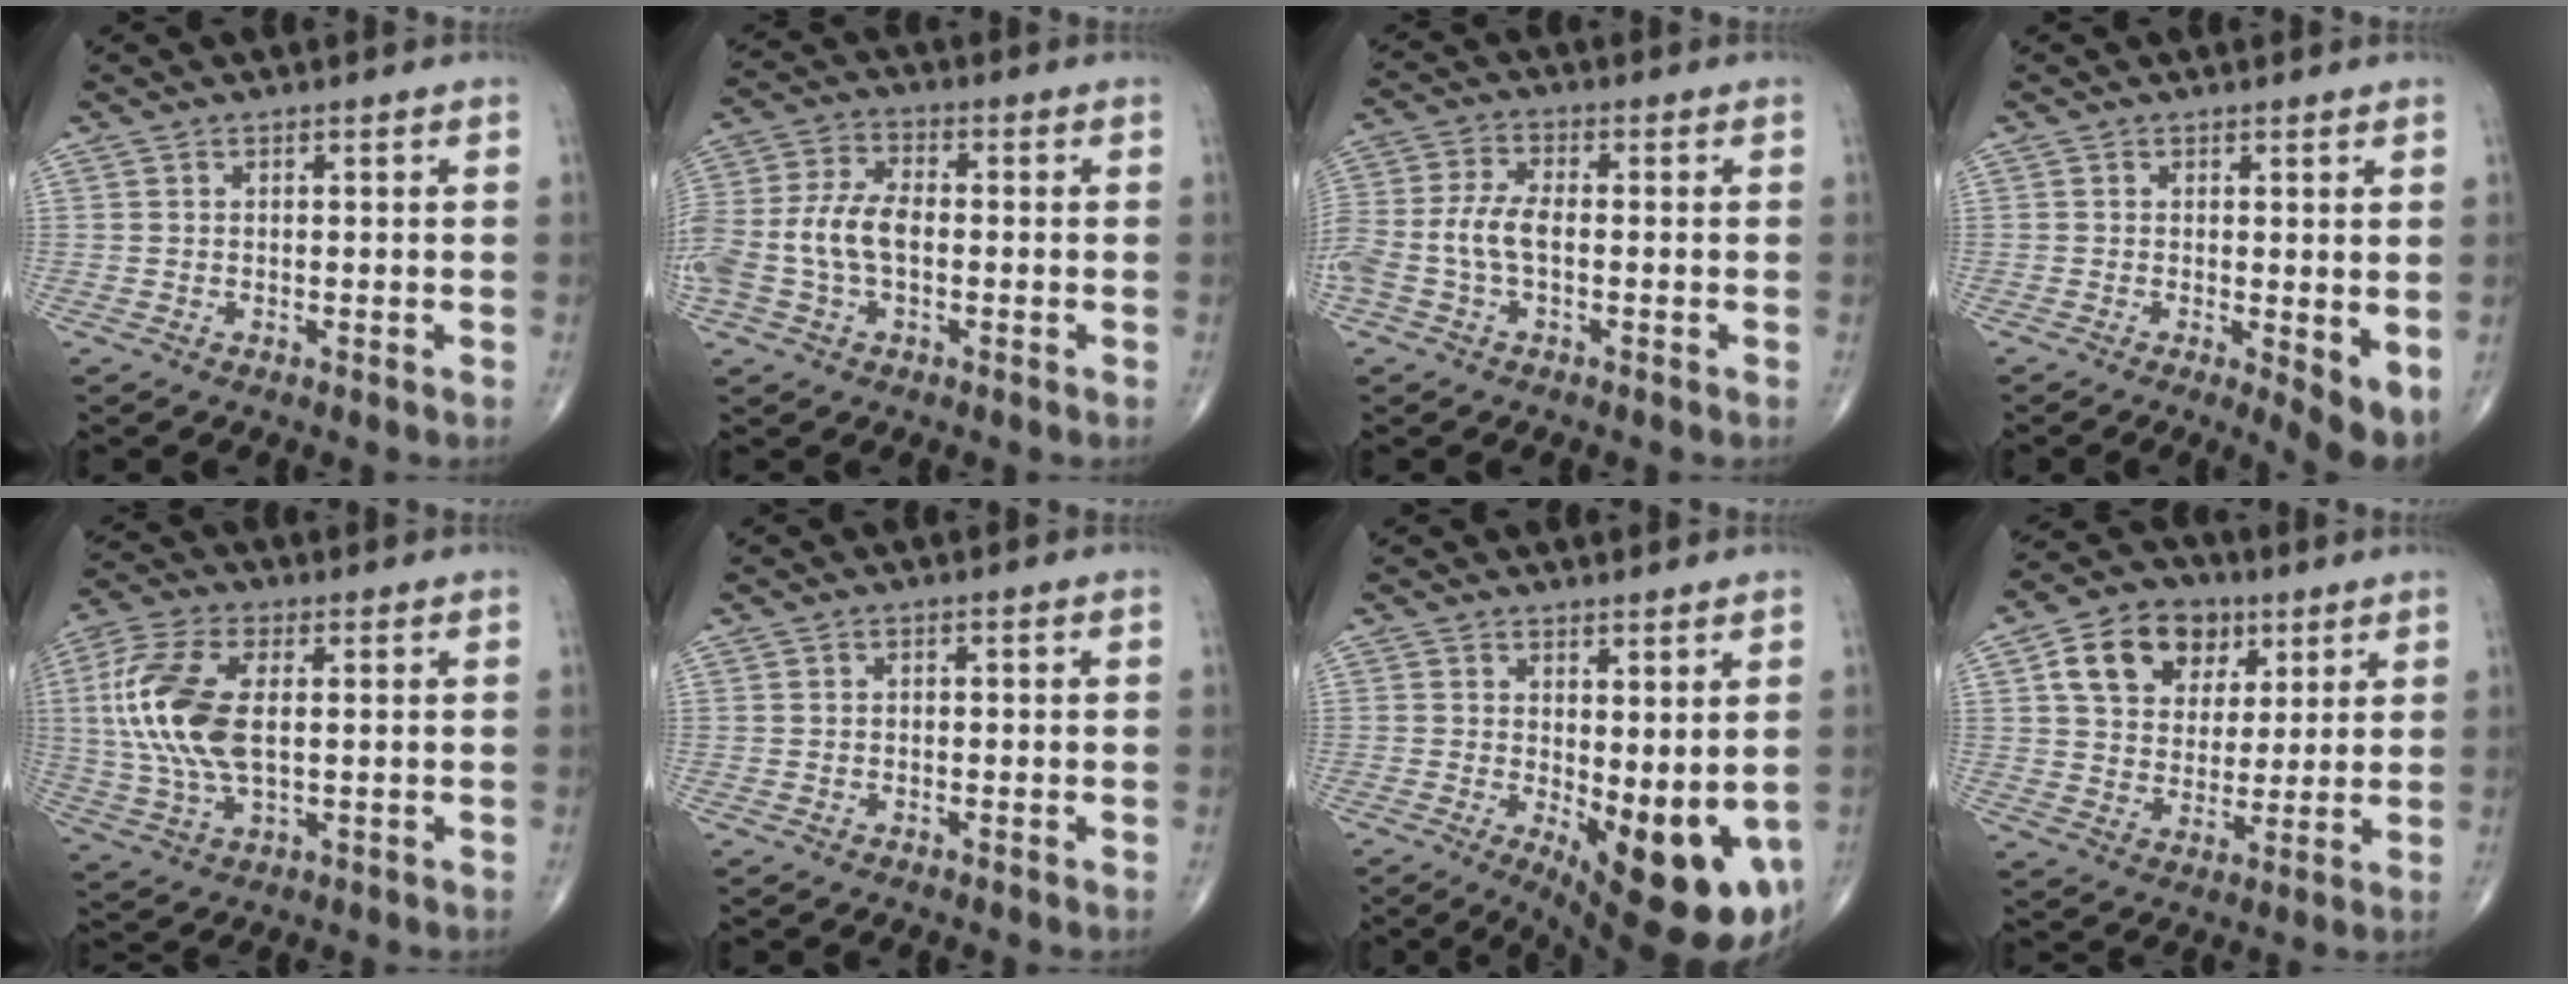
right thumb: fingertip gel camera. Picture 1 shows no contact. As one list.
[{"total": 12.7, "force": [-1.7, 7.5, 10.1], "torque": [-0.235, 0.027, -0.033]}, {"total": 8.6, "force": [-1.5, 4.4, 7.2], "torque": [-0.177, 0.022, -0.033]}, {"total": 4.9, "force": [-0.4, 1.5, 4.7], "torque": [-0.067, -0.015, -0.006]}, {"total": 15.4, "force": [1.6, 7.8, 13.2], "torque": [-0.298, 0.003, 0.032]}, {"total": 0.0}, {"total": 13.7, "force": [-2.2, 4.9, 12.5], "torque": [-0.166, -0.030, -0.014]}, {"total": 13.7, "force": [5.6, 10.2, 7.2], "torque": [-0.091, -0.009, 0.094]}]